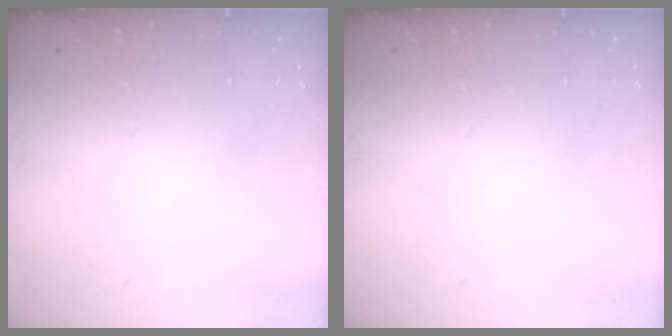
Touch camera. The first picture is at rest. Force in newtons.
{"total": 0.0}